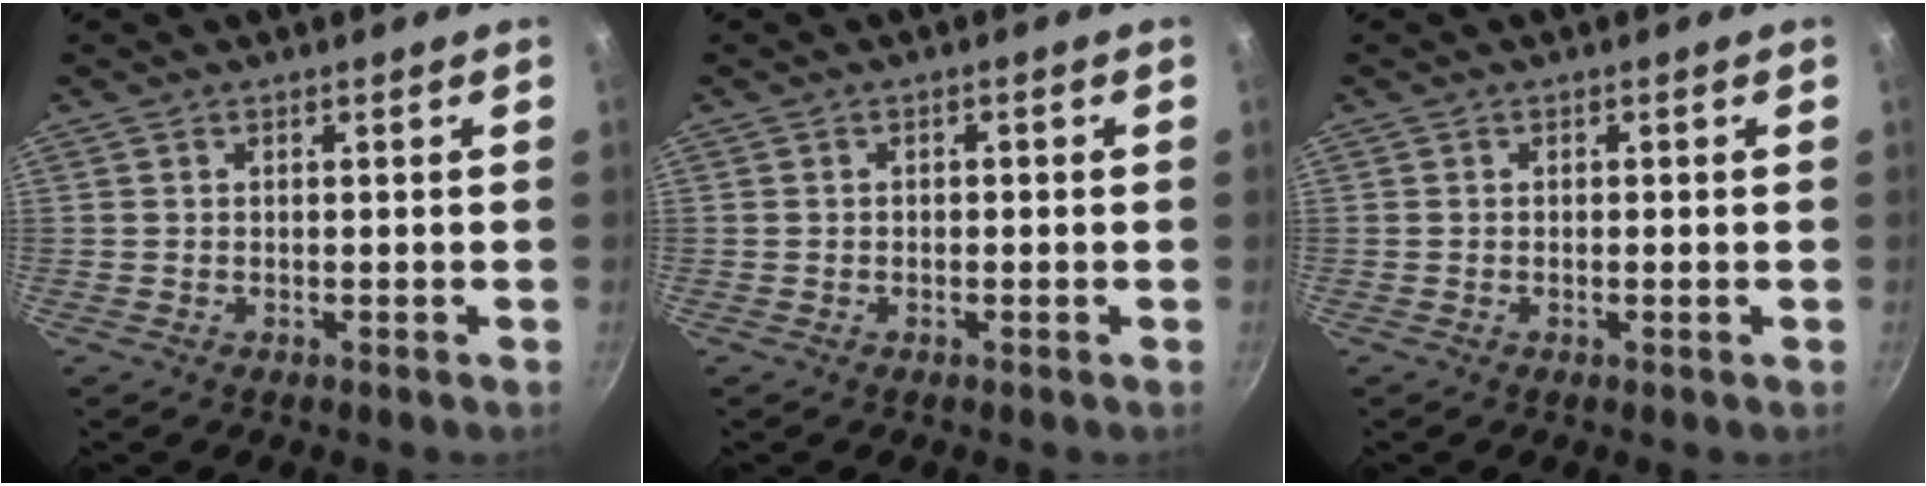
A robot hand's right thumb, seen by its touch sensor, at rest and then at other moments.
{"total": 0.8, "force": [-0.2, 0.6, 0.5], "torque": [-0.009, 0.005, -0.003]}
{"total": 0.6, "force": [-0.2, 0.1, 0.5], "torque": [-0.010, 0.001, -0.004]}